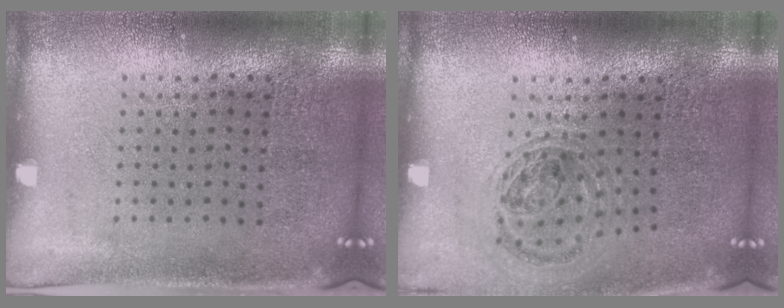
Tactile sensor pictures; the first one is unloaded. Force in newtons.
{"total": 0.9, "press": 0.9, "slide": 0.3}